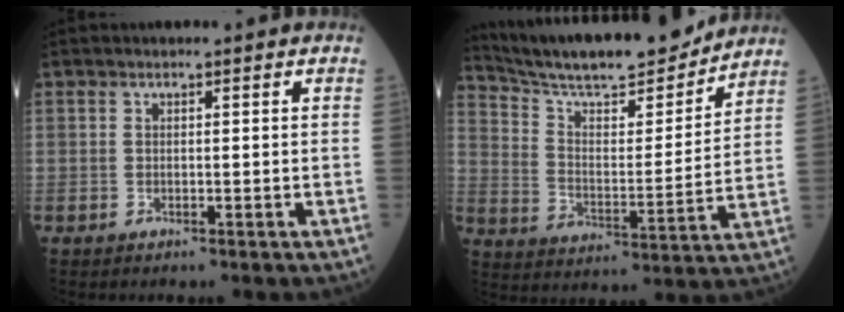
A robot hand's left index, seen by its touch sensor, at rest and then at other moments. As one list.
[{"total": 19.1, "force": [17.5, 2.1, 7.3], "torque": [-0.133, -0.011, 0.276]}]